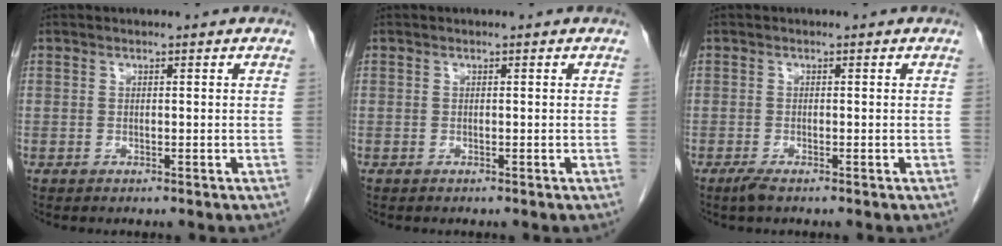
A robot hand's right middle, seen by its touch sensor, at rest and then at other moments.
{"total": 0.0}
{"total": 1.5, "force": [-1.1, 0.1, 1.0], "torque": [-0.030, -0.006, -0.022]}